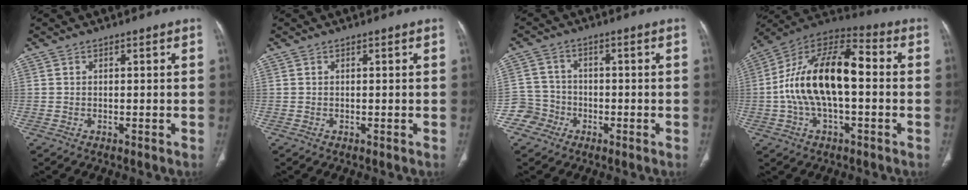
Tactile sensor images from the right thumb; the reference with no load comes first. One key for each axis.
{"total": 0.0}
{"total": 5.1, "fx": -2.5, "fy": 4.4, "fz": -0.4, "tx": 0.036, "ty": 0.026, "tz": -0.052}
{"total": 19.1, "fx": -0.6, "fy": 9.2, "fz": 16.8, "tx": -0.303, "ty": 0.044, "tz": -0.017}